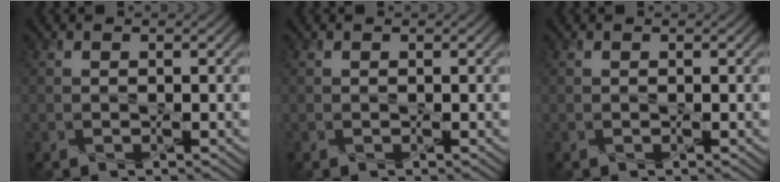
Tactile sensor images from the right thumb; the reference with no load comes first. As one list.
[{"total": 0.0}, {"total": 0.0}]